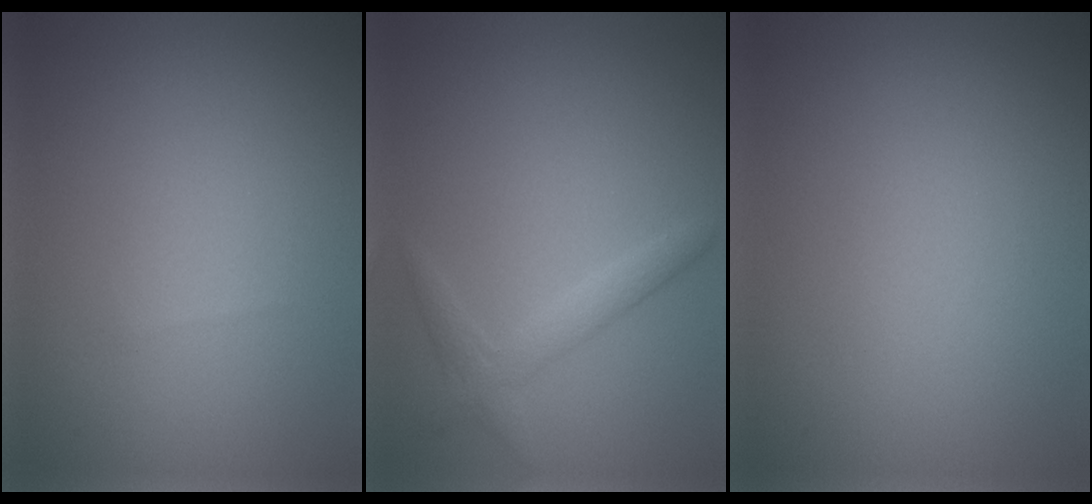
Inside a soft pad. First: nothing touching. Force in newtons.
{"total": 1.9, "press": 1.9, "slide": 0.1}
{"total": 0.0}